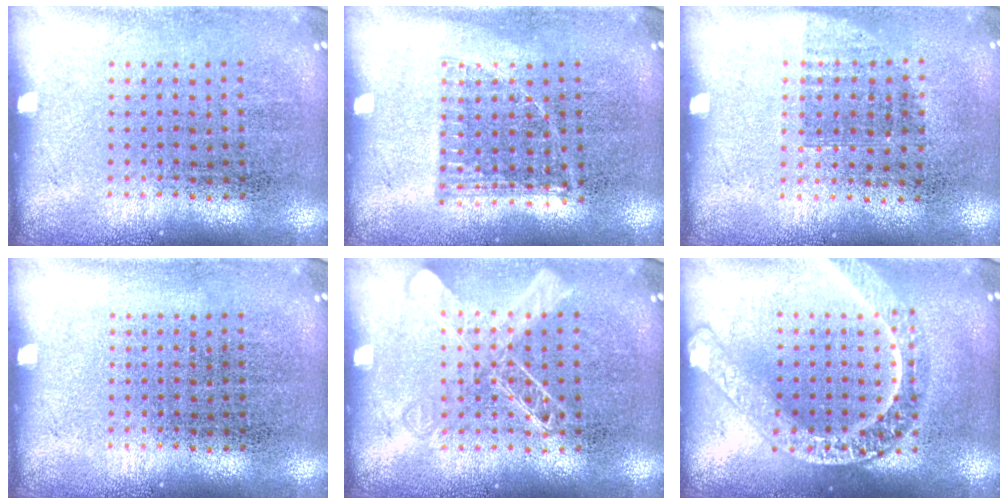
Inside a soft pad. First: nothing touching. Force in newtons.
{"total": 0.8, "press": 0.8, "slide": 0.2}
{"total": 0.8, "press": 0.6, "slide": 0.4}
{"total": 0.0}
{"total": 2.0, "press": 1.9, "slide": 0.3}
{"total": 2.4, "press": 2.4, "slide": 0.2}